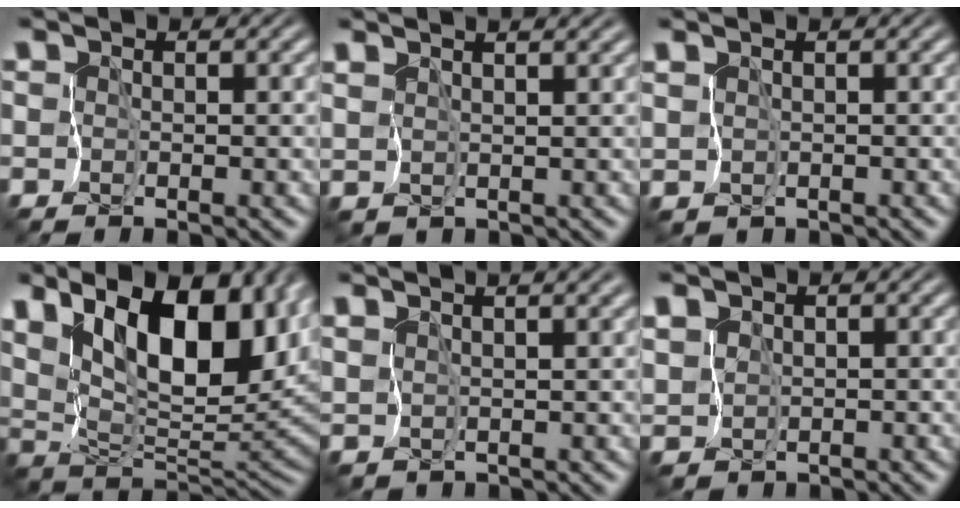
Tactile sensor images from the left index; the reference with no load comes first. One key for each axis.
{"total": 2.9, "fx": 2.4, "fy": 0.8, "fz": 1.5, "tx": -0.040, "ty": 0.015, "tz": 0.037}
{"total": 0.0}
{"total": 15.0, "fx": 6.4, "fy": 6.3, "fz": 12.0, "tx": -0.193, "ty": 0.007, "tz": 0.108}
{"total": 3.3, "fx": 2.4, "fy": 0.8, "fz": 2.1, "tx": -0.044, "ty": 0.019, "tz": 0.038}
{"total": 2.1, "fx": 0.4, "fy": 1.9, "fz": 0.5, "tx": -0.032, "ty": 0.008, "tz": 0.010}